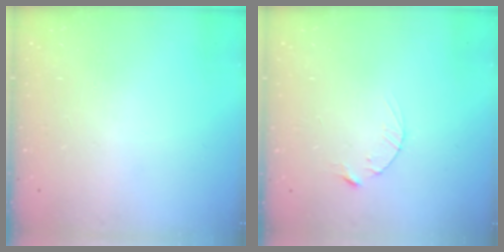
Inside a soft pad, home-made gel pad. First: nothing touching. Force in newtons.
{"total": 2.5, "press": 2.5, "slide": 0.4}